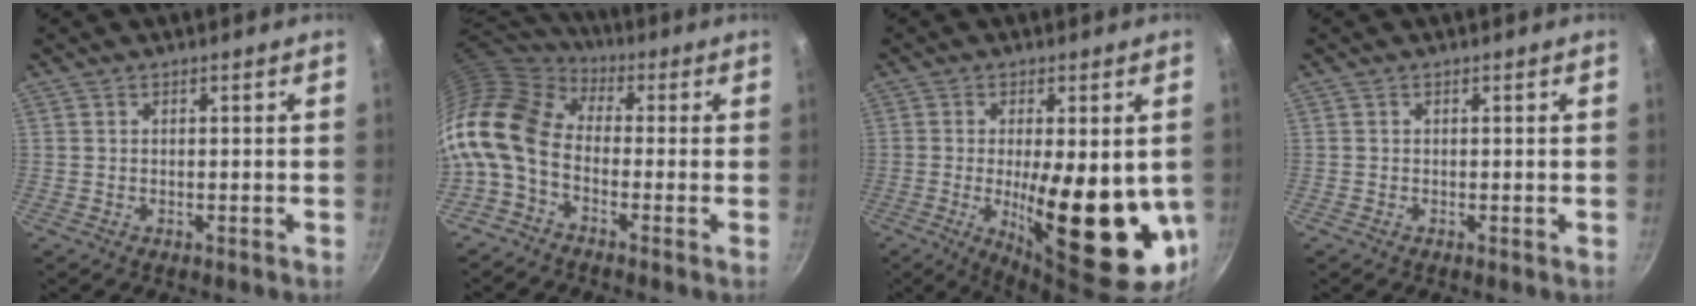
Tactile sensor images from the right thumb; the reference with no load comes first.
{"total": 14.1, "force": [-1.9, 9.2, 10.5], "torque": [-0.197, 0.029, -0.061]}
{"total": 20.3, "force": [-2.2, 6.9, 18.9], "torque": [-0.268, -0.024, -0.021]}
{"total": 0.0}